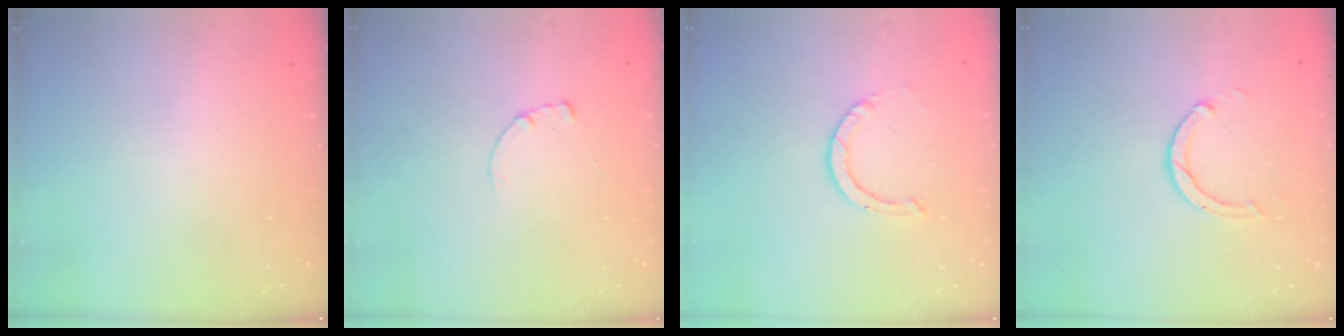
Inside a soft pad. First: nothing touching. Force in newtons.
{"total": 0.7, "press": 0.7, "slide": 0.2}
{"total": 2.0, "press": 2.0, "slide": 0.2}
{"total": 3.0, "press": 3.0, "slide": 0.3}